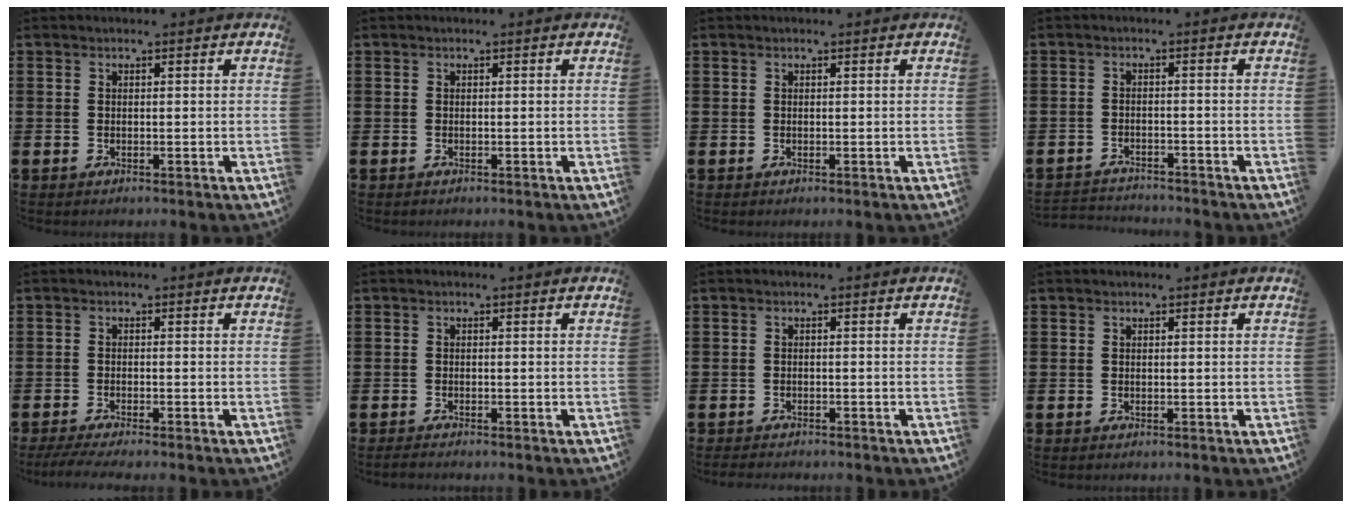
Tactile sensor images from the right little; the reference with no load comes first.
{"total": 0.0}
{"total": 0.6, "force": [0.6, -0.1, 0.0], "torque": [0.002, 0.004, 0.012]}
{"total": 2.1, "force": [-2.1, 0.1, -0.3], "torque": [-0.002, 0.002, -0.047]}
{"total": 1.7, "force": [-1.2, 0.0, 1.1], "torque": [-0.017, -0.001, -0.023]}
{"total": 0.6, "force": [-0.5, 0.0, 0.3], "torque": [-0.006, -0.002, -0.011]}
{"total": 0.0}
{"total": 0.0}